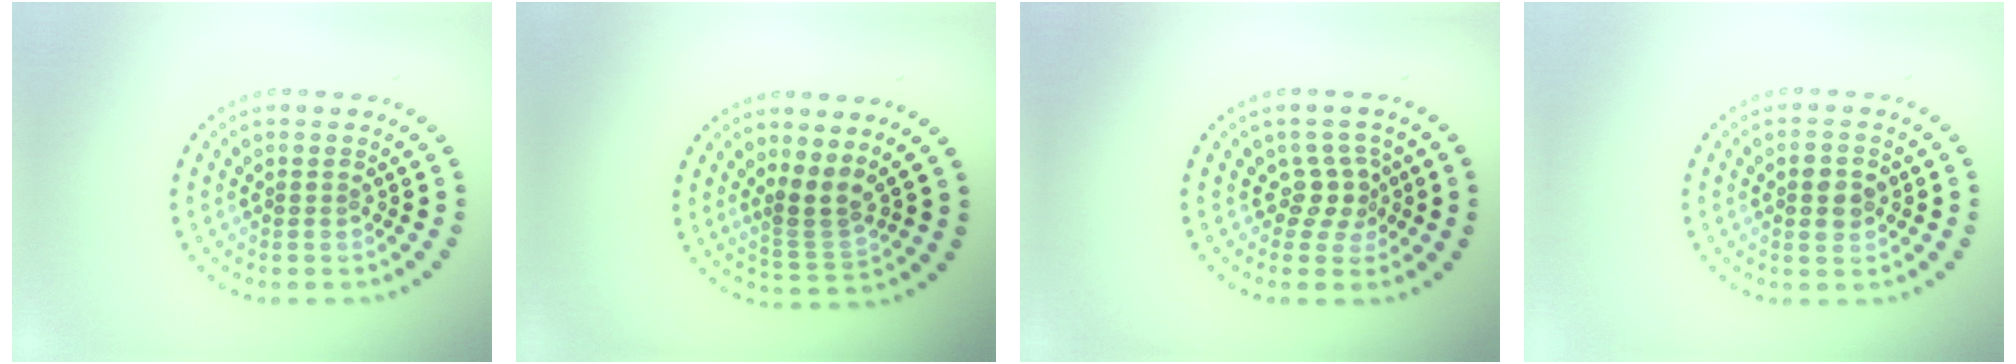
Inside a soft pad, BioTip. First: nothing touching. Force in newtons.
{"total": 2.5, "press": 1.6, "slide": 1.9}
{"total": 2.2, "press": 1.5, "slide": 1.7}
{"total": 2.6, "press": 2.6, "slide": 0.1}